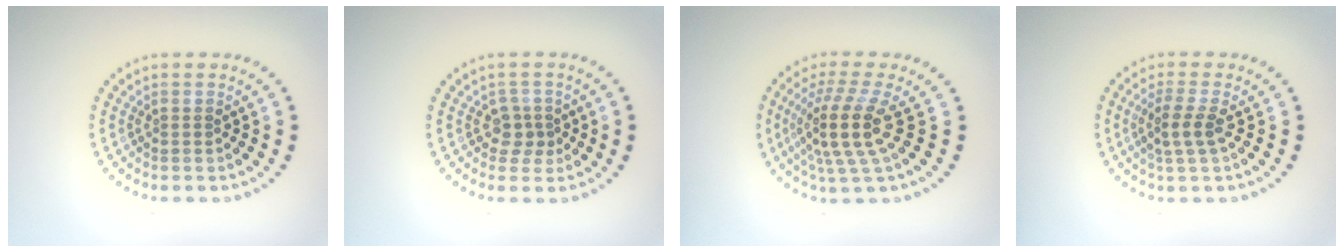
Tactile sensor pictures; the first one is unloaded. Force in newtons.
{"total": 1.9, "press": 1.6, "slide": 1.1}
{"total": 4.9, "press": 3.6, "slide": 3.3}
{"total": 2.3, "press": 1.9, "slide": 1.2}